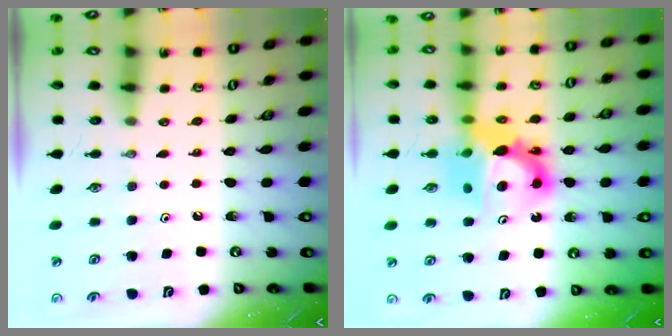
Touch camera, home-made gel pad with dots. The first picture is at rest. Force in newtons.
{"total": 12.0, "press": 11.9, "slide": 1.0}